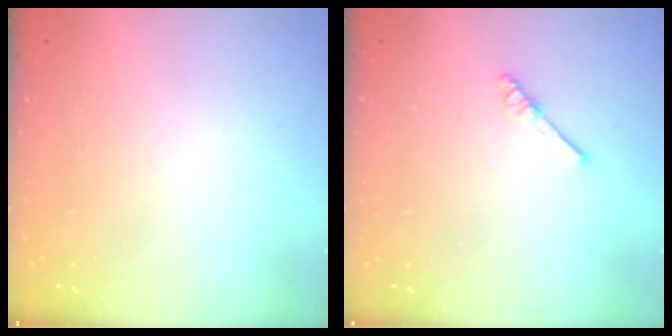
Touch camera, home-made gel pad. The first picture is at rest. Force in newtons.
{"total": 2.9, "press": 2.9, "slide": 0.3}